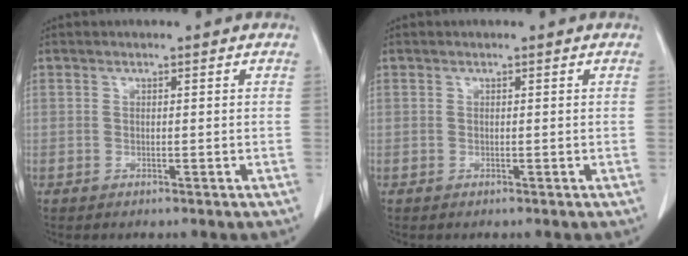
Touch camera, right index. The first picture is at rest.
{"total": 0.0}